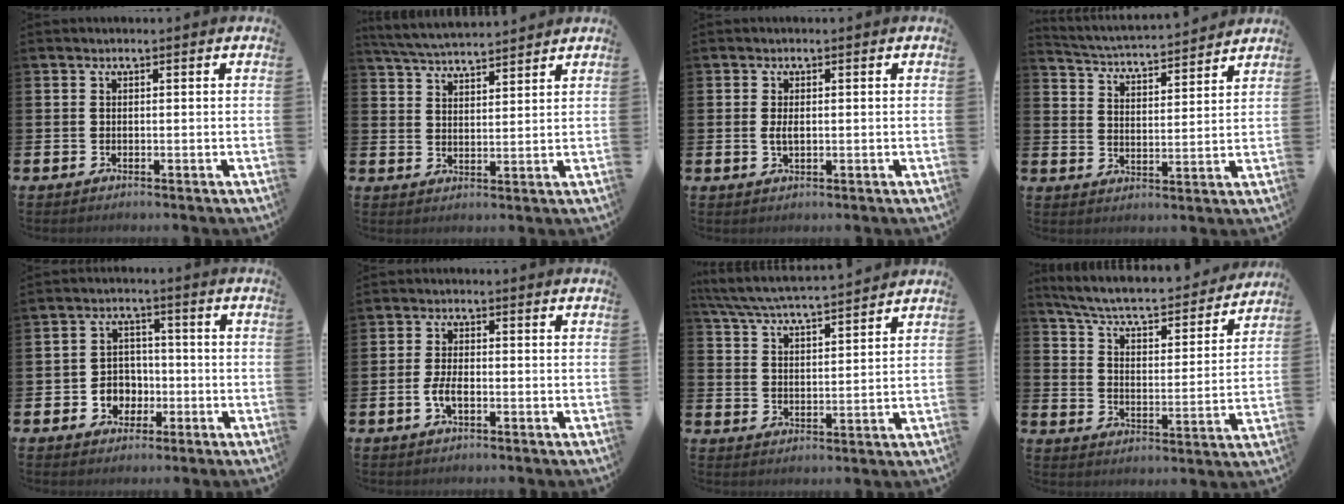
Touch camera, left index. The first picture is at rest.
{"total": 4.9, "force": [4.9, 0.2, 0.6], "torque": [-0.027, -0.030, 0.086]}
{"total": 1.7, "force": [0.1, 0.8, 1.5], "torque": [-0.022, 0.001, -0.002]}
{"total": 4.2, "force": [4.2, 0.1, 0.4], "torque": [-0.026, -0.042, 0.066]}
{"total": 3.8, "force": [-1.1, 3.5, 1.0], "torque": [-0.022, -0.001, -0.029]}
{"total": 3.0, "force": [-0.9, 1.4, 2.5], "torque": [-0.039, 0.000, -0.017]}
{"total": 5.7, "force": [5.6, 0.1, 1.3], "torque": [-0.044, -0.040, 0.095]}
{"total": 6.5, "force": [5.8, 1.1, 2.5], "torque": [-0.074, -0.047, 0.092]}